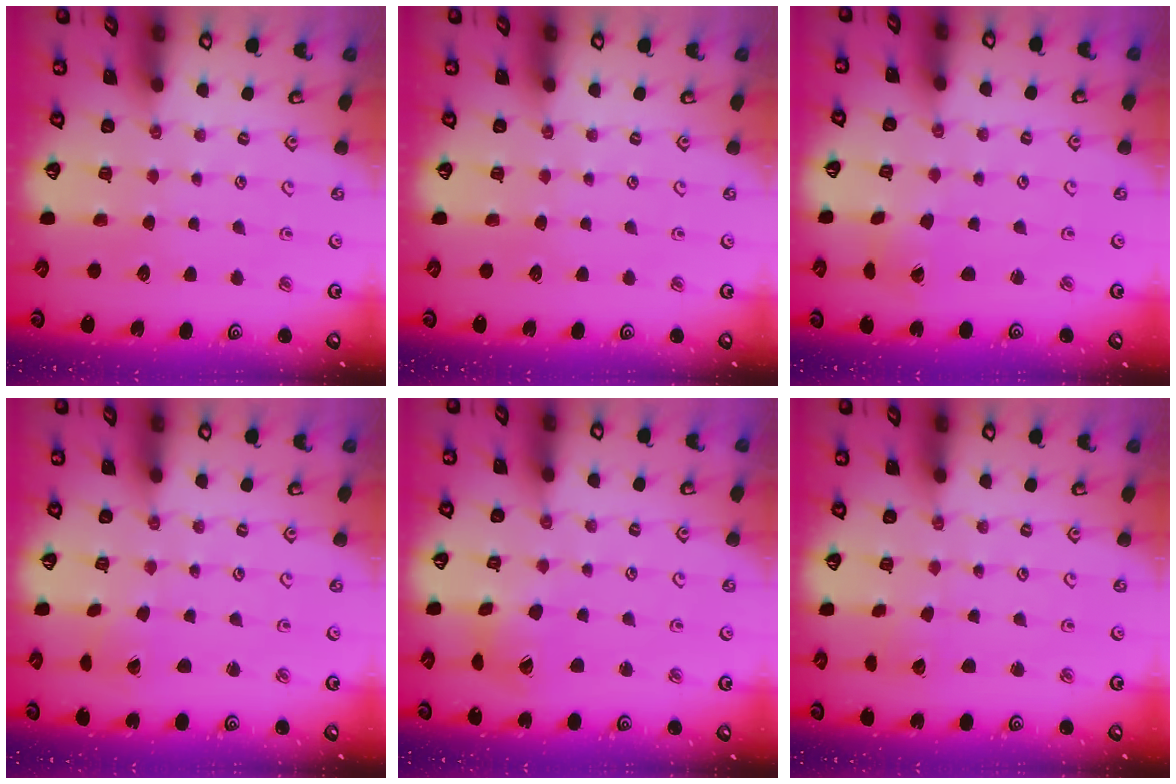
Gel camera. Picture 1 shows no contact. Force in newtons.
{"total": 0.0}
{"total": 1.9, "press": 1.8, "slide": 0.7}
{"total": 0.0}
{"total": 4.9, "press": 4.9, "slide": 0.4}
{"total": 1.8, "press": 1.8, "slide": 0.1}